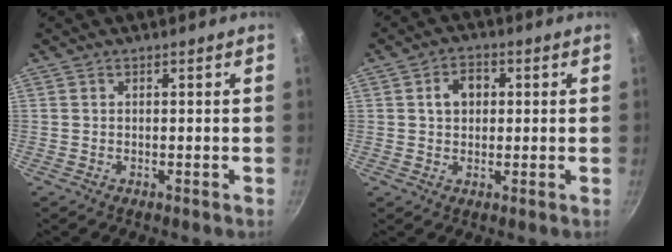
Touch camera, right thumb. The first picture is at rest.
{"total": 4.9, "force": [0.9, 3.8, 3.0], "torque": [-0.027, 0.010, 0.010]}